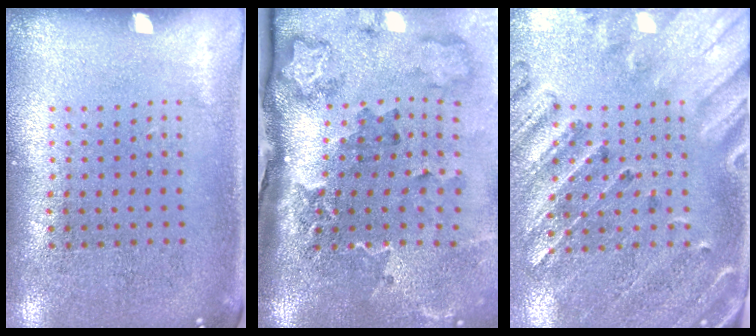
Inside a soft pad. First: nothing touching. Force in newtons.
{"total": 3.5, "press": 2.4, "slide": 2.6}
{"total": 2.6, "press": 2.4, "slide": 1.1}